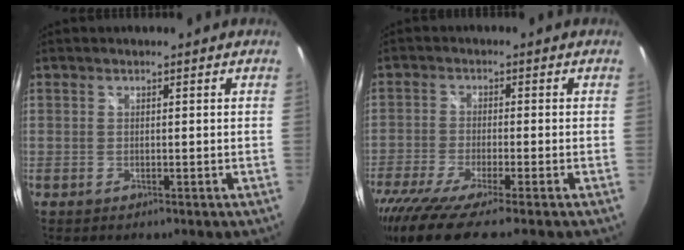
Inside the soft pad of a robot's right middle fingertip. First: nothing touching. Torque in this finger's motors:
{"motor_torque": [1.34, -0.79, 0.31, 0.21]}